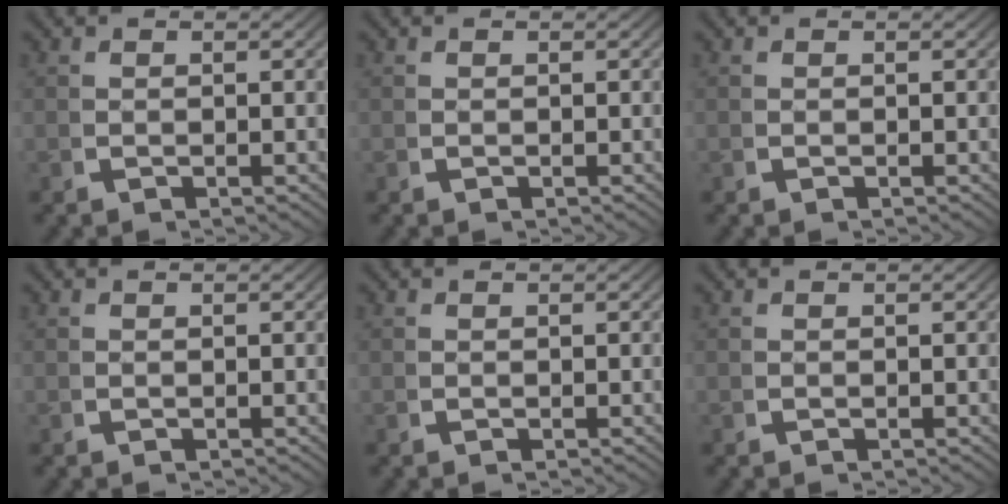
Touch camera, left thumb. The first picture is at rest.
{"total": 0.0}
{"total": 0.0}
{"total": 0.0}
{"total": 0.0}
{"total": 0.0}